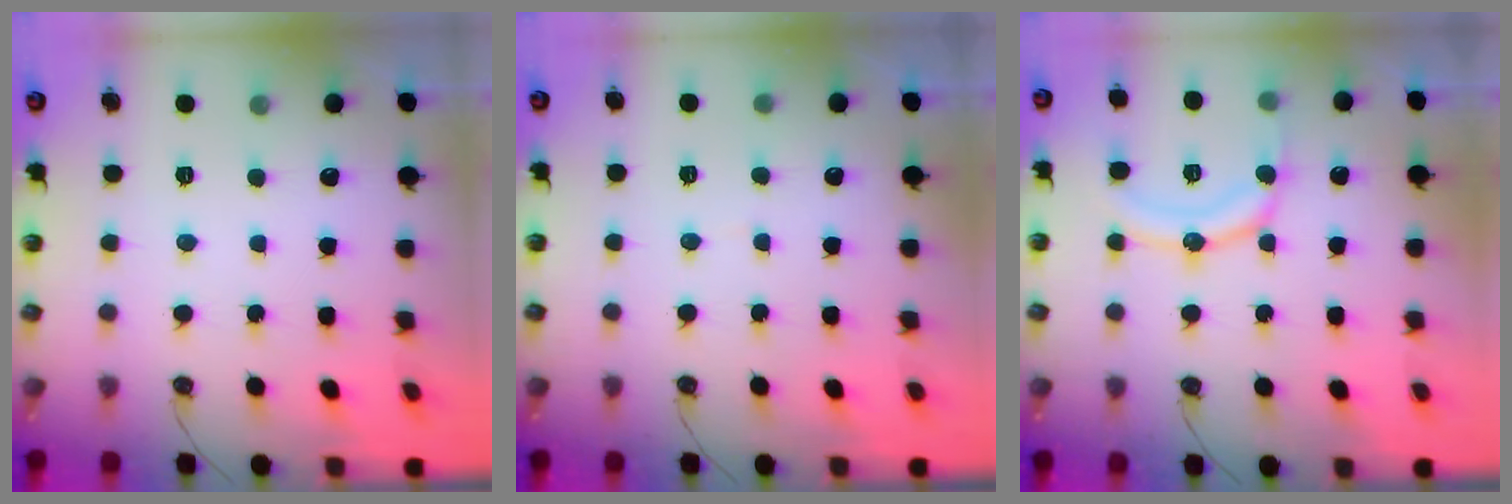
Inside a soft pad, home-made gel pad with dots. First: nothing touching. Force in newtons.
{"total": 2.0, "press": 2.0, "slide": 0.2}
{"total": 12.8, "press": 12.7, "slide": 1.2}